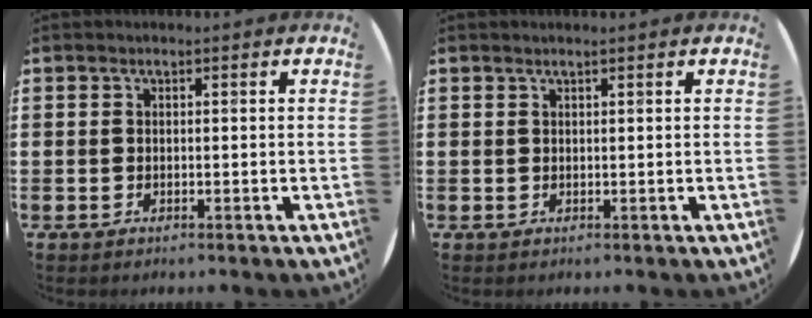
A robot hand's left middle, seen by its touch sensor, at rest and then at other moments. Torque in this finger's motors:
{"motor_torque": [0.58, -0.95, 0.02, -0.01]}